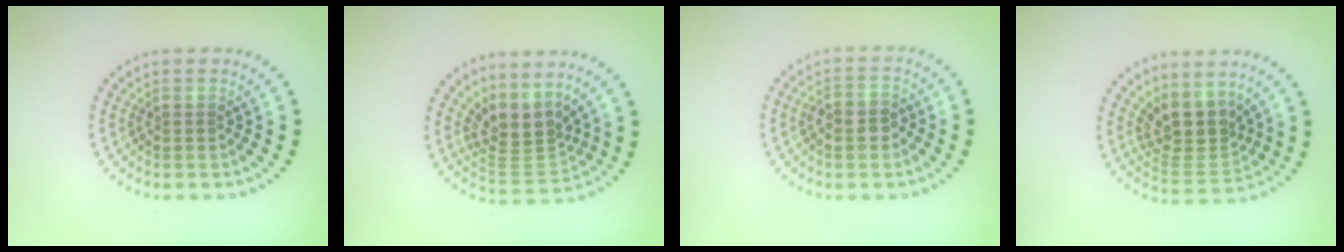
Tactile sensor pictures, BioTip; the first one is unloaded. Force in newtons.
{"total": 3.7, "press": 2.6, "slide": 2.6}
{"total": 2.3, "press": 2.1, "slide": 0.8}
{"total": 3.9, "press": 3.1, "slide": 2.4}